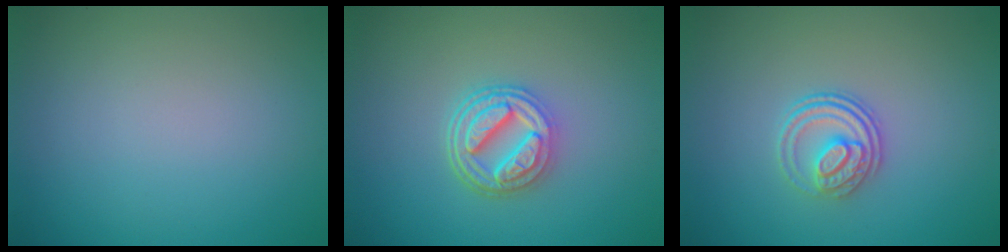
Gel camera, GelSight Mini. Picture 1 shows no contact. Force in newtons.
{"total": 4.8, "press": 3.8, "slide": 3.1}
{"total": 3.1, "press": 2.6, "slide": 1.7}